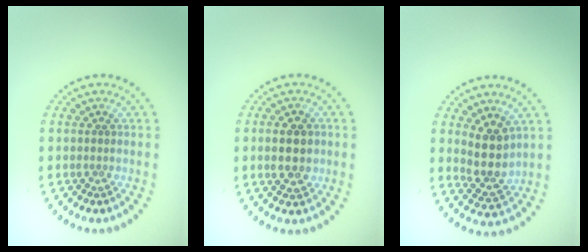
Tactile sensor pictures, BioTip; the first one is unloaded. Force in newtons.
{"total": 4.1, "press": 4.1, "slide": 0.1}
{"total": 3.3, "press": 2.9, "slide": 1.6}